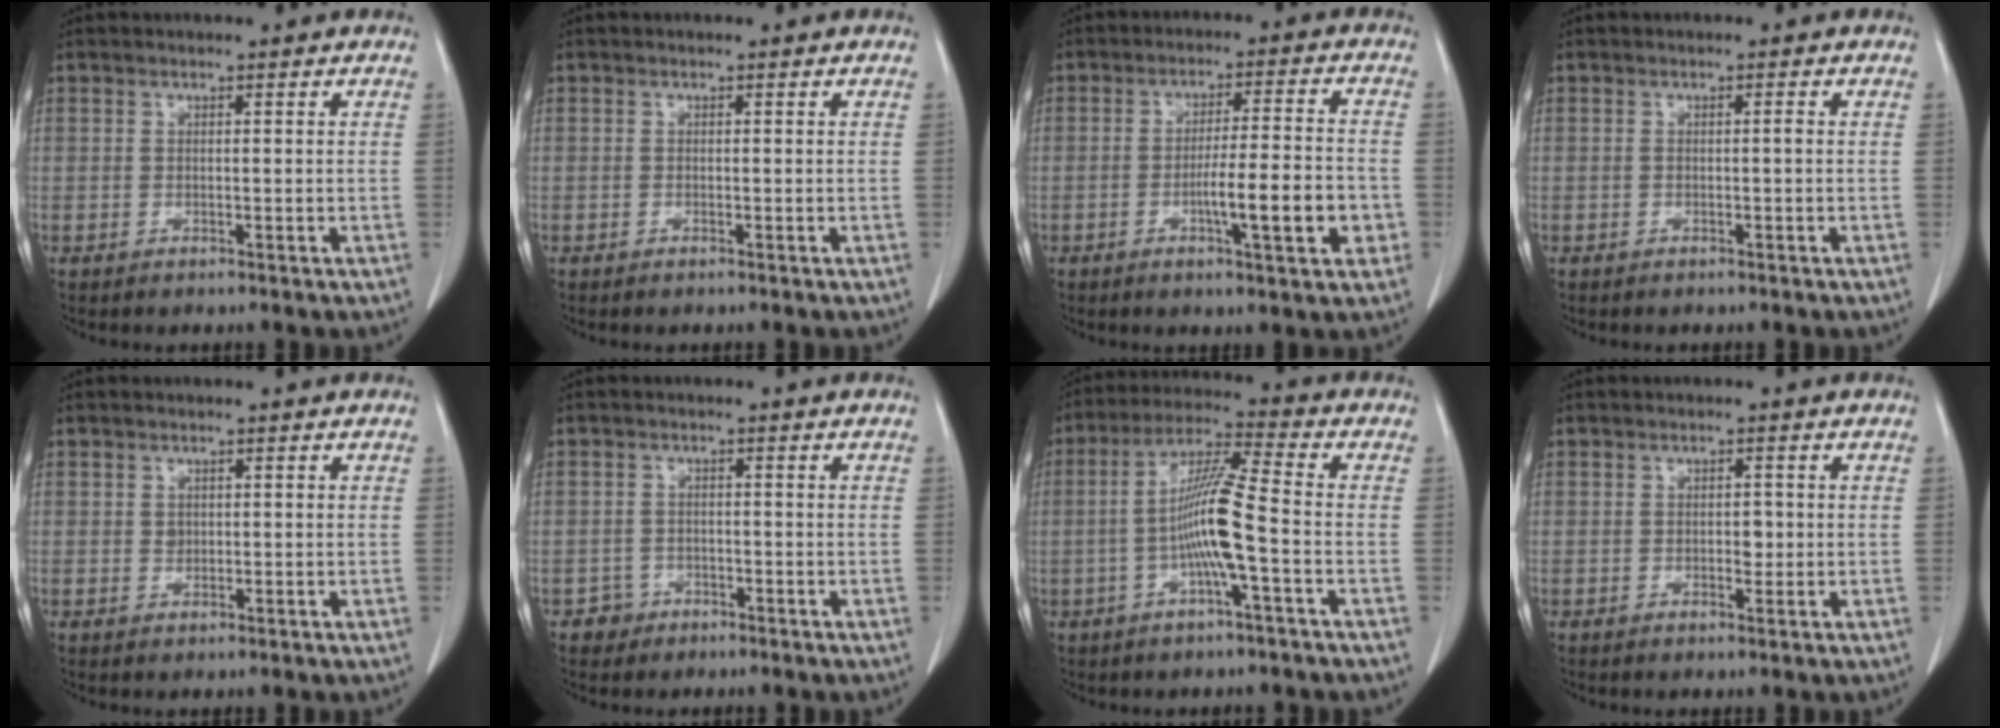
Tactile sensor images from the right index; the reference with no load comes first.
{"total": 0.0}
{"total": 9.4, "force": [-2.8, 1.1, 8.9], "torque": [-0.138, 0.002, -0.042]}
{"total": 0.6, "force": [-0.1, 0.0, 0.6], "torque": [-0.010, 0.001, -0.002]}
{"total": 1.1, "force": [0.1, 0.9, 0.6], "torque": [-0.010, 0.001, 0.003]}
{"total": 2.5, "force": [-1.5, 2.0, -0.3], "torque": [0.008, 0.013, -0.027]}
{"total": 9.7, "force": [-2.1, -0.1, 9.5], "torque": [-0.186, 0.011, -0.044]}
{"total": 1.7, "force": [-0.2, 0.9, 1.4], "torque": [-0.022, 0.001, -0.001]}